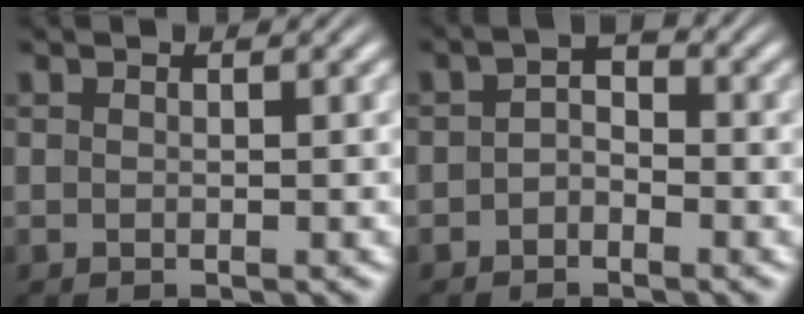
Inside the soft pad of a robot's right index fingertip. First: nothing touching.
{"total": 1.9, "force": [-0.7, 1.2, 1.3], "torque": [-0.010, -0.005, -0.016]}